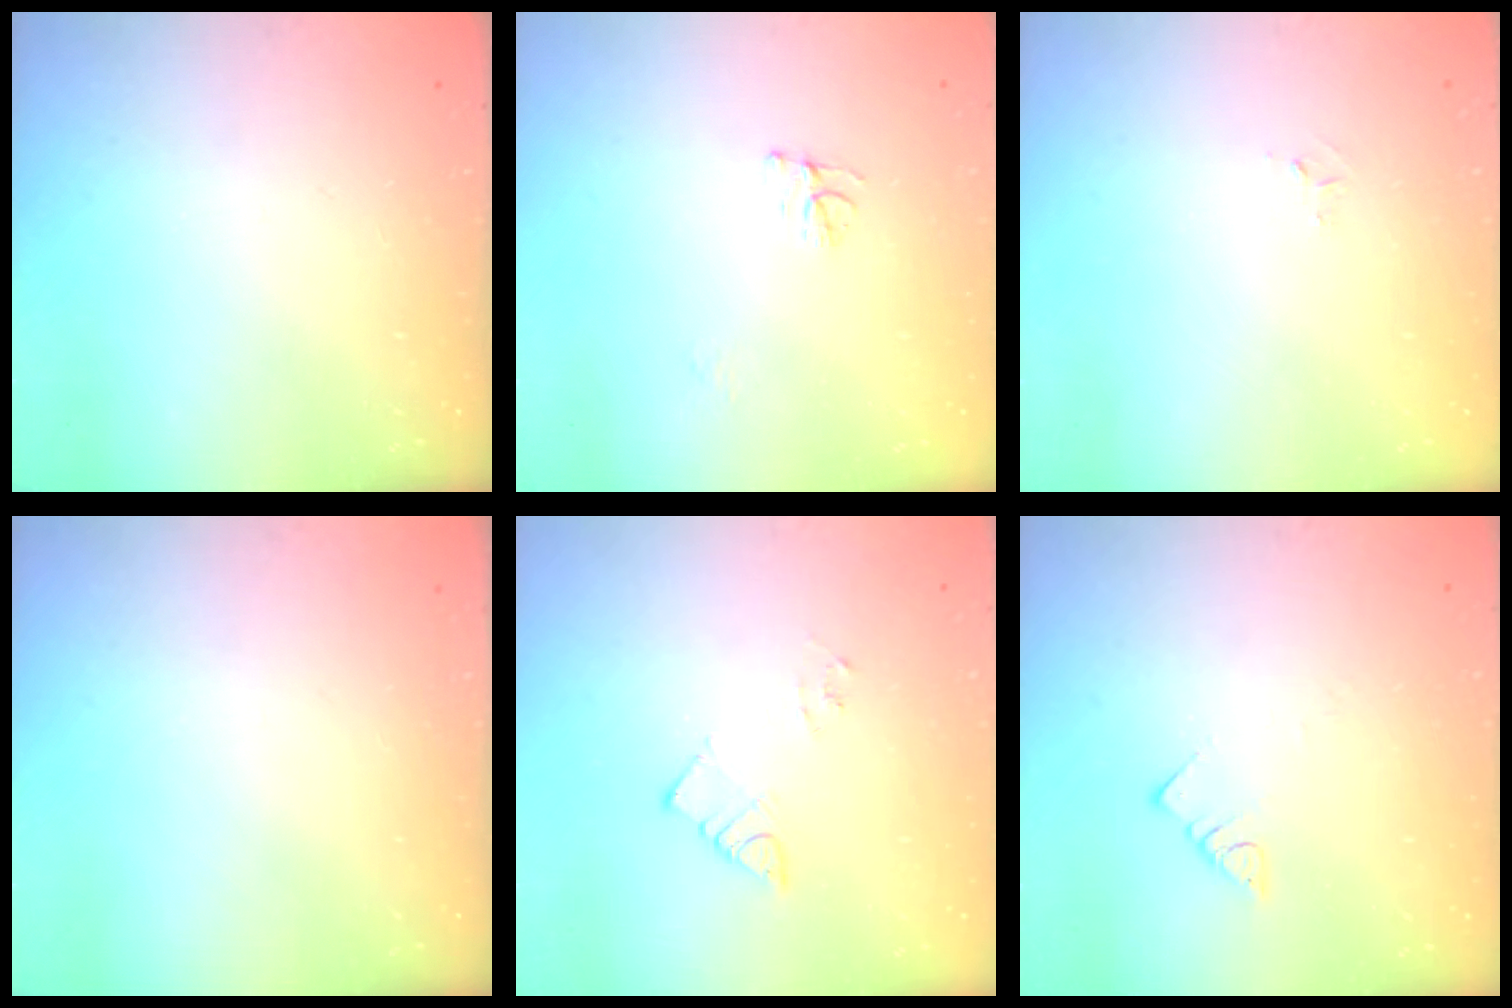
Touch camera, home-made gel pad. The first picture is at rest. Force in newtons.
{"total": 4.7, "press": 4.6, "slide": 0.4}
{"total": 2.6, "press": 2.6, "slide": 0.4}
{"total": 0.0}
{"total": 4.0, "press": 3.9, "slide": 0.5}
{"total": 3.0, "press": 3.0, "slide": 0.1}